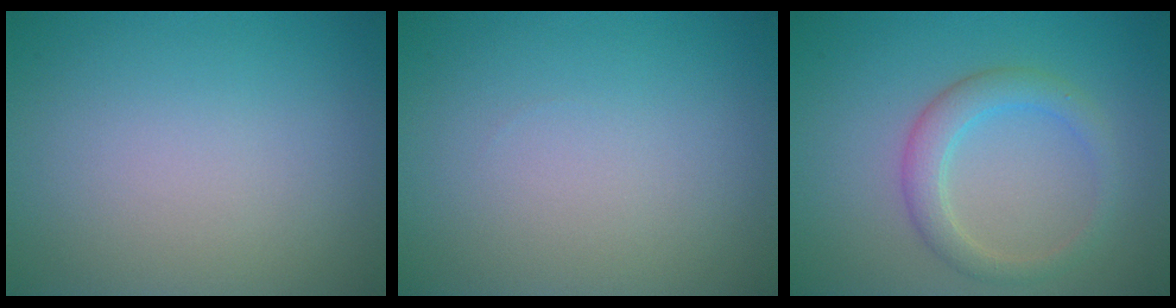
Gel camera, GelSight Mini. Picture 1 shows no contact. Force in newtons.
{"total": 0.0}
{"total": 2.9, "press": 2.9, "slide": 0.2}